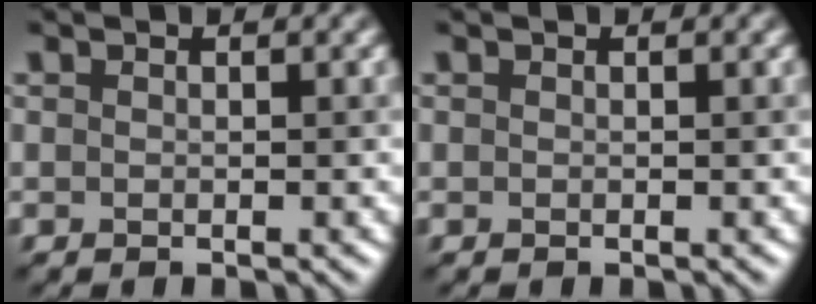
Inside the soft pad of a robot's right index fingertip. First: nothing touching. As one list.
[{"total": 0.0}]